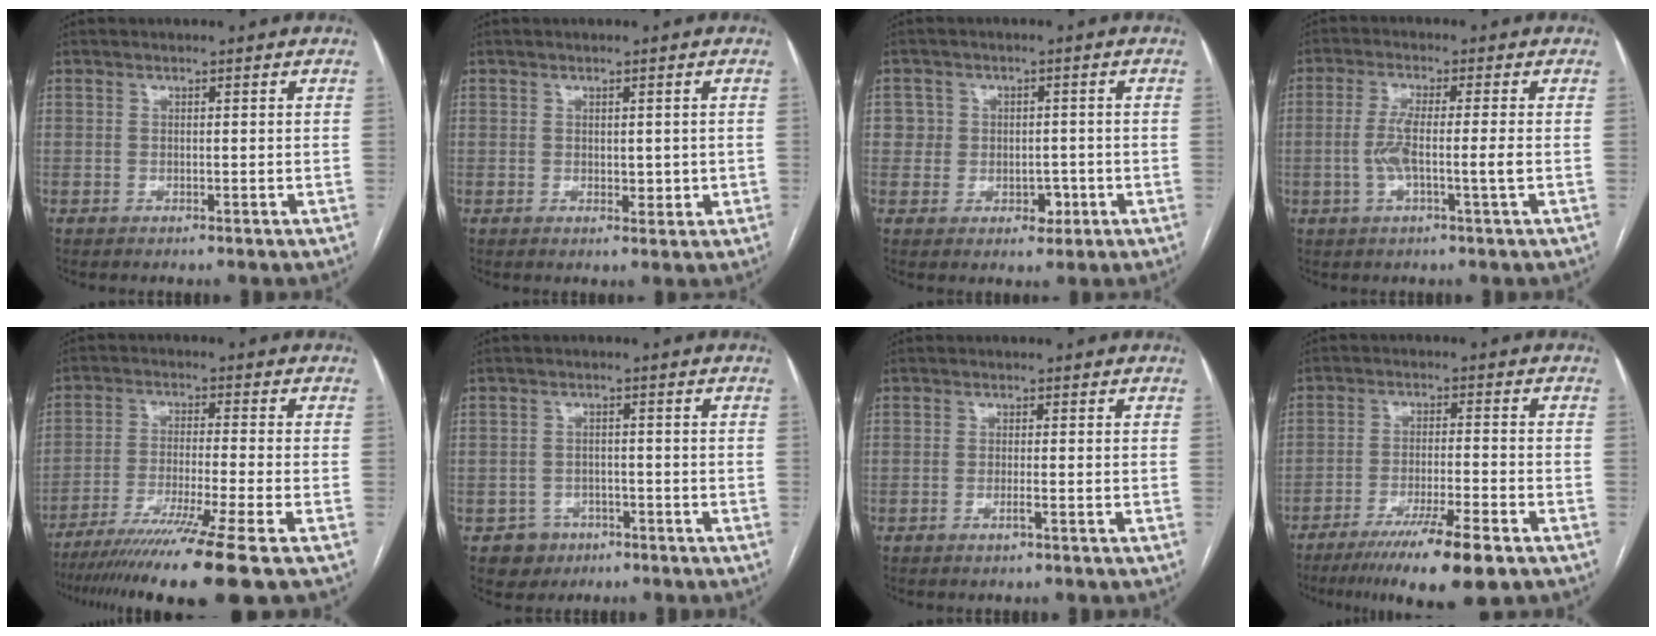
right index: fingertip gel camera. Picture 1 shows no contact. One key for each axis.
{"total": 1.9, "fx": 0.2, "fy": 1.3, "fz": 1.4, "tx": -0.012, "ty": 0.000, "tz": 0.009}
{"total": 4.2, "fx": -0.5, "fy": 4.0, "fz": 1.3, "tx": 0.007, "ty": 0.011, "tz": -0.002}
{"total": 5.2, "fx": -0.9, "fy": -0.1, "fz": 5.1, "tx": -0.102, "ty": 0.004, "tz": -0.016}
{"total": 15.0, "fx": -11.2, "fy": -2.5, "fz": 9.7, "tx": -0.159, "ty": -0.051, "tz": -0.183}
{"total": 4.0, "fx": -2.1, "fy": 3.4, "fz": 0.0, "tx": 0.004, "ty": 0.013, "tz": -0.031}
{"total": 1.0, "fx": -0.4, "fy": -0.1, "fz": 0.9, "tx": -0.015, "ty": 0.001, "tz": -0.007}
{"total": 11.9, "fx": -8.1, "fy": 0.3, "fz": 8.7, "tx": -0.141, "ty": -0.031, "tz": -0.131}